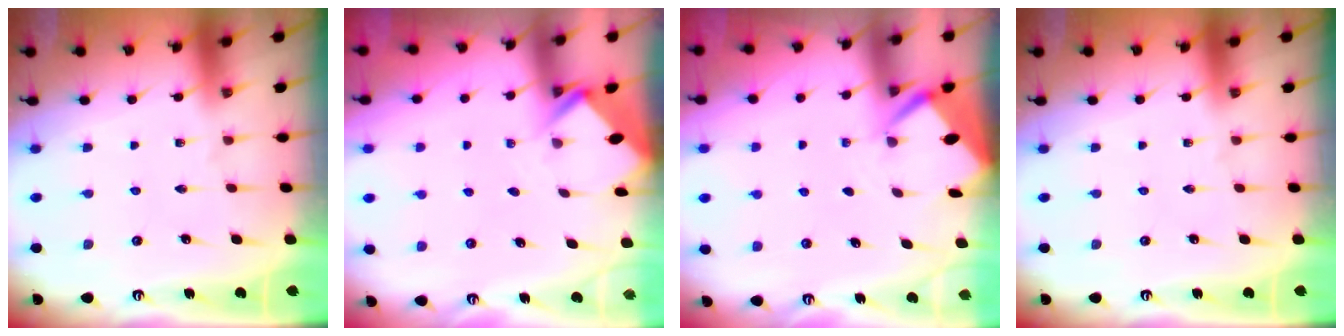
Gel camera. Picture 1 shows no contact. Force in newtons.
{"total": 2.5, "press": 2.5, "slide": 0.2}
{"total": 2.6, "press": 2.5, "slide": 0.3}
{"total": 0.0}